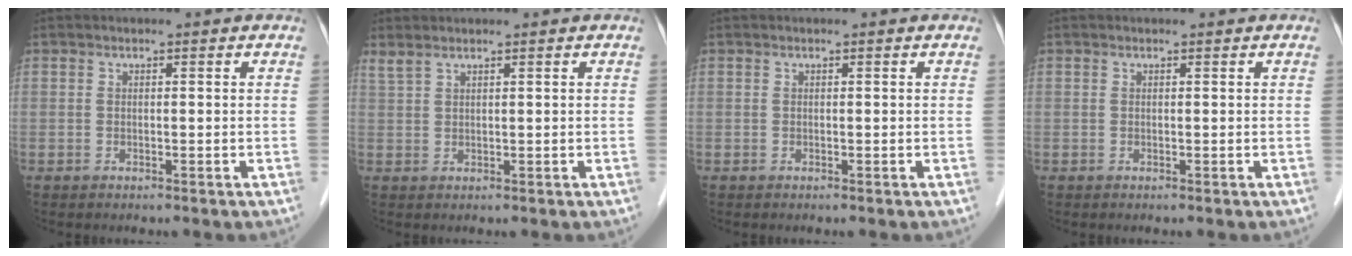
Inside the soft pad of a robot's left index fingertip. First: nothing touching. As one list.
[{"total": 1.5, "force": [1.4, 0.2, 0.6], "torque": [-0.017, 0.008, 0.036]}, {"total": 0.0}, {"total": 0.0}]